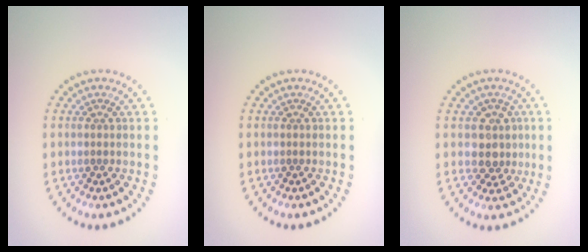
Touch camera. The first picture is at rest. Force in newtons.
{"total": 0.0}
{"total": 2.4, "press": 2.2, "slide": 1.1}